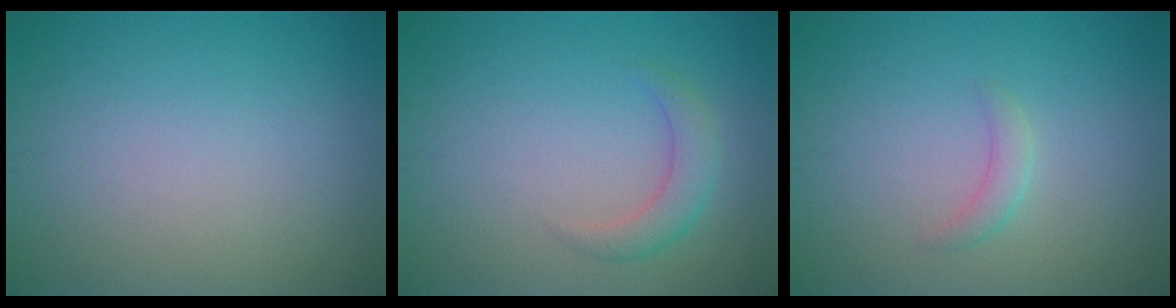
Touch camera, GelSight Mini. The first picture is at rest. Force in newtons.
{"total": 2.3, "press": 2.3, "slide": 0.1}
{"total": 1.3, "press": 1.3, "slide": 0.0}